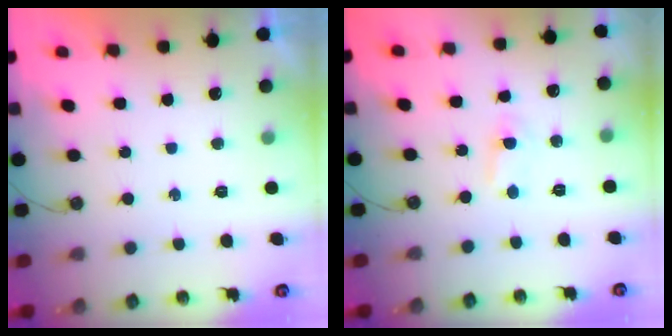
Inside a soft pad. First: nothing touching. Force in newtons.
{"total": 2.0, "press": 2.0, "slide": 0.3}